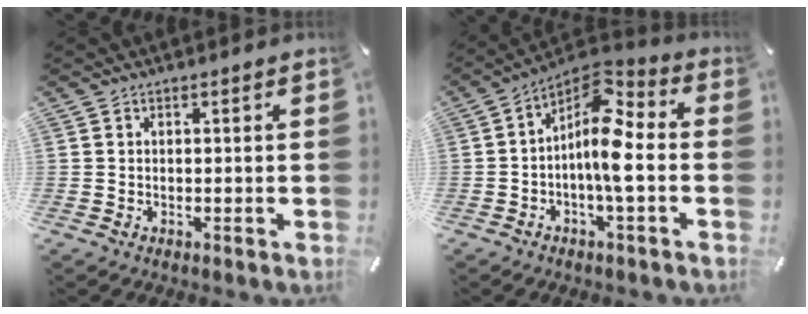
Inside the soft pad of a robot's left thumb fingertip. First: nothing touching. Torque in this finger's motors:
{"motor_torque": [0.23, 0.01, 0.78, 0.78, 0.19]}